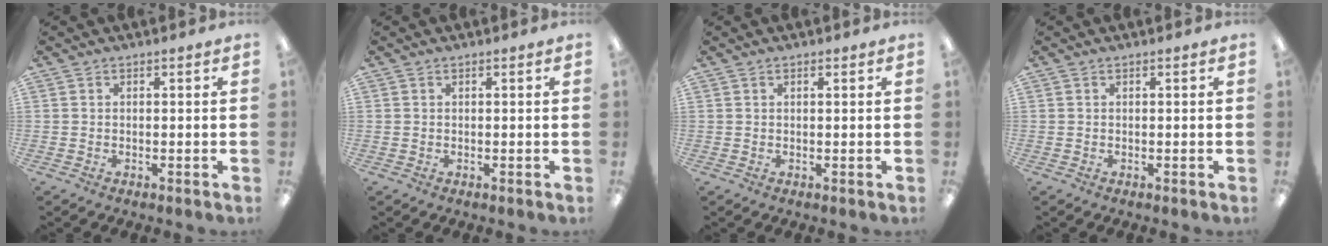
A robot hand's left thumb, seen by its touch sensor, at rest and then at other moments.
{"total": 0.0}
{"total": 0.6, "force": [0.5, 0.2, 0.3], "torque": [-0.007, 0.002, 0.008]}
{"total": 0.0}